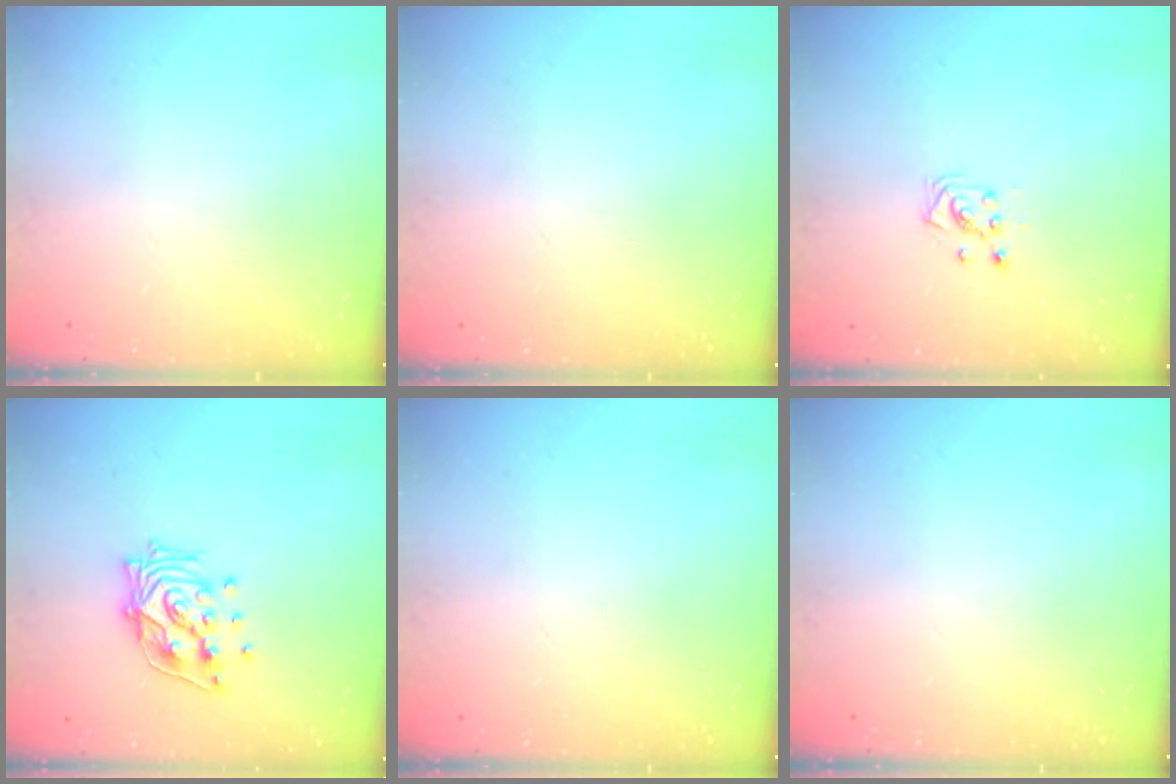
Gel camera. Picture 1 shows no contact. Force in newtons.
{"total": 0.0}
{"total": 3.3, "press": 3.2, "slide": 0.5}
{"total": 14.1, "press": 14.0, "slide": 1.8}
{"total": 0.0}
{"total": 0.0}